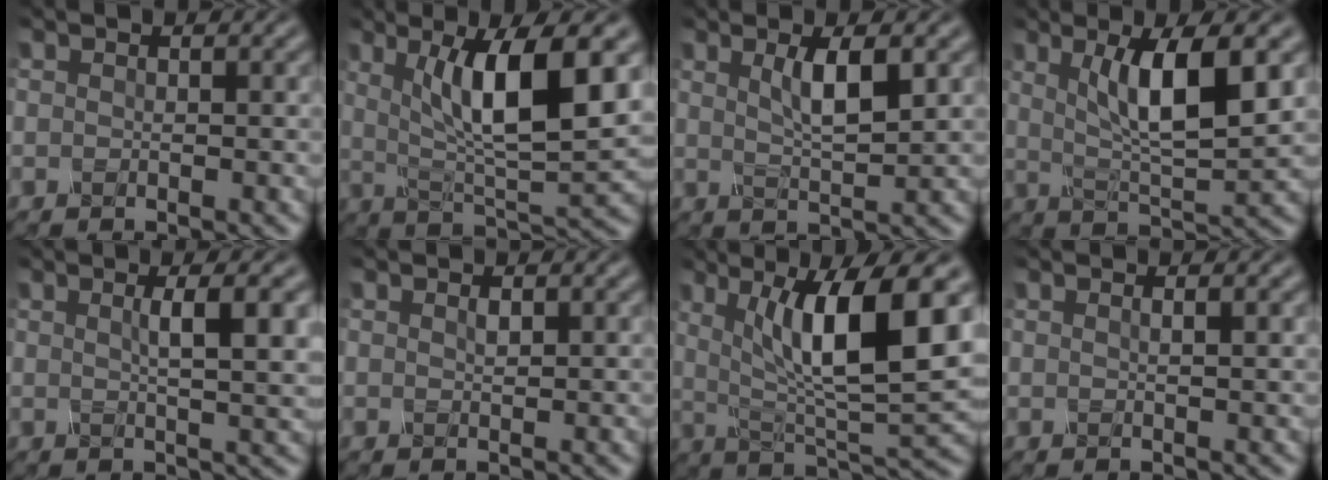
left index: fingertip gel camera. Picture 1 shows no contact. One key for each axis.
{"total": 9.3, "fx": 2.6, "fy": 2.3, "fz": 8.6, "tx": -0.137, "ty": -0.012, "tz": 0.051}
{"total": 3.6, "fx": 1.4, "fy": 0.9, "fz": 3.2, "tx": -0.055, "ty": -0.001, "tz": 0.025}
{"total": 7.4, "fx": 2.2, "fy": 1.8, "fz": 6.8, "tx": -0.113, "ty": -0.004, "tz": 0.042}
{"total": 4.7, "fx": 1.1, "fy": 1.3, "fz": 4.4, "tx": -0.055, "ty": 0.006, "tz": 0.015}
{"total": 0.6, "fx": 0.4, "fy": 0.2, "fz": 0.4, "tx": -0.010, "ty": -0.001, "tz": 0.008}
{"total": 10.5, "fx": 2.9, "fy": 2.4, "fz": 9.8, "tx": -0.149, "ty": -0.007, "tz": 0.053}
{"total": 1.1, "fx": 0.6, "fy": 0.4, "fz": 0.9, "tx": -0.008, "ty": 0.004, "tz": 0.006}